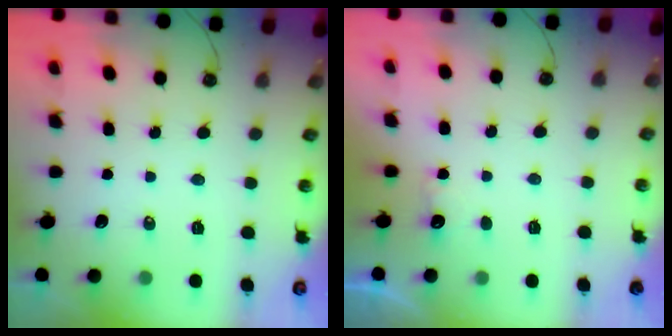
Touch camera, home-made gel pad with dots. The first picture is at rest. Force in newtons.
{"total": 2.1, "press": 2.0, "slide": 0.9}